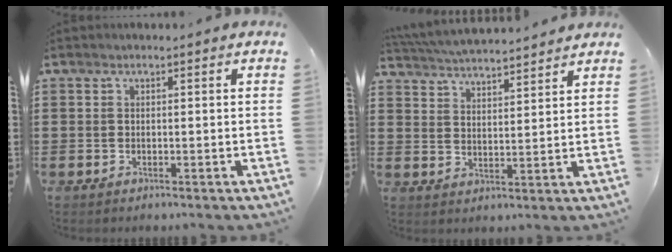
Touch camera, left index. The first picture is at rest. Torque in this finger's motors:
{"motor_torque": [-0.42, -1.02, -0.16, 0.07]}